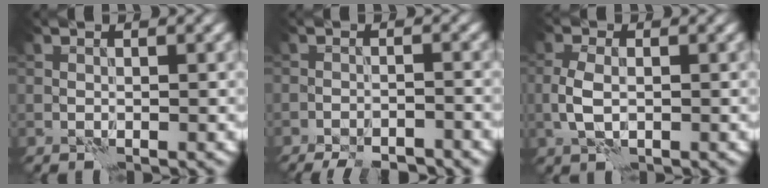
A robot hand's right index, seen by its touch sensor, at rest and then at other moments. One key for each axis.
{"total": 6.3, "fx": -5.7, "fy": 1.3, "fz": 2.3, "tx": -0.033, "ty": 0.002, "tz": -0.082}
{"total": 2.9, "fx": -0.4, "fy": 1.6, "fz": 2.3, "tx": -0.057, "ty": 0.000, "tz": -0.010}